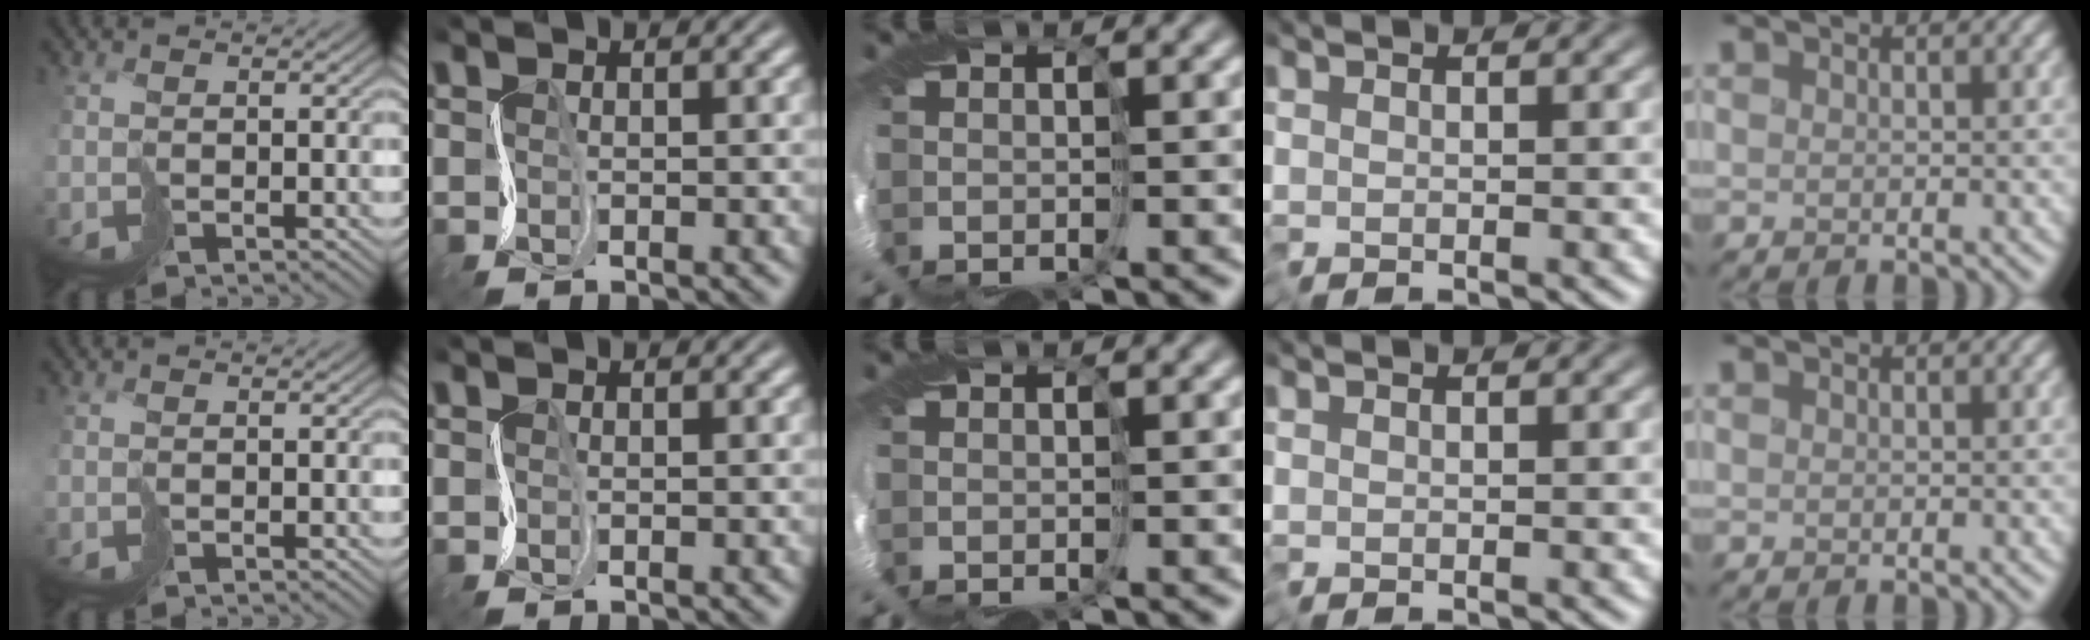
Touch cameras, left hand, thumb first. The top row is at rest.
{}